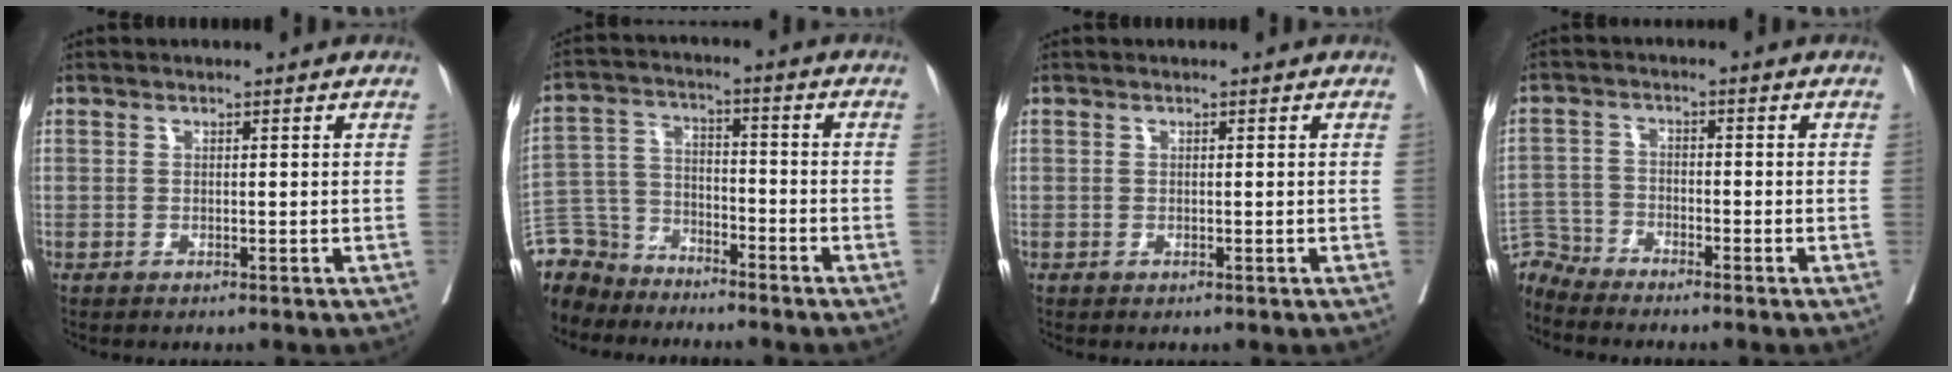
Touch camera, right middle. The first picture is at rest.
{"total": 10.6, "force": [-9.7, 4.1, 0.3], "torque": [-0.016, 0.019, -0.188]}
{"total": 0.0}
{"total": 4.6, "force": [-4.4, 0.1, -1.2], "torque": [0.026, -0.002, -0.084]}